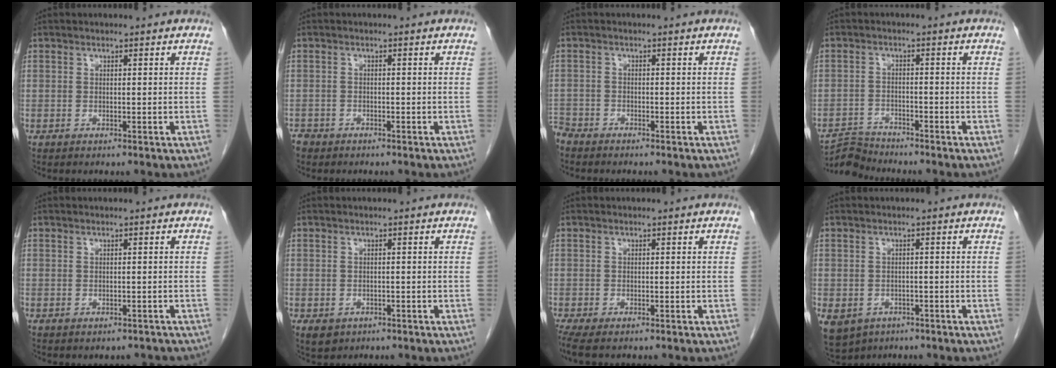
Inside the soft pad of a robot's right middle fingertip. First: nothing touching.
{"total": 2.2, "force": [-1.8, 1.2, 0.5], "torque": [-0.014, 0.000, -0.032]}
{"total": 3.1, "force": [-2.9, 0.9, 0.4], "torque": [-0.007, -0.006, -0.056]}
{"total": 3.5, "force": [-3.4, -0.3, -0.9], "torque": [0.015, -0.011, -0.062]}
{"total": 1.2, "force": [-0.9, 0.8, 0.3], "torque": [-0.003, 0.000, -0.009]}
{"total": 2.8, "force": [-1.4, 2.2, 1.0], "torque": [-0.016, -0.001, -0.012]}
{"total": 3.1, "force": [-2.1, 1.0, 2.0], "torque": [-0.041, -0.012, -0.036]}
{"total": 10.8, "force": [-5.1, 8.6, 4.0], "torque": [-0.124, -0.013, -0.064]}